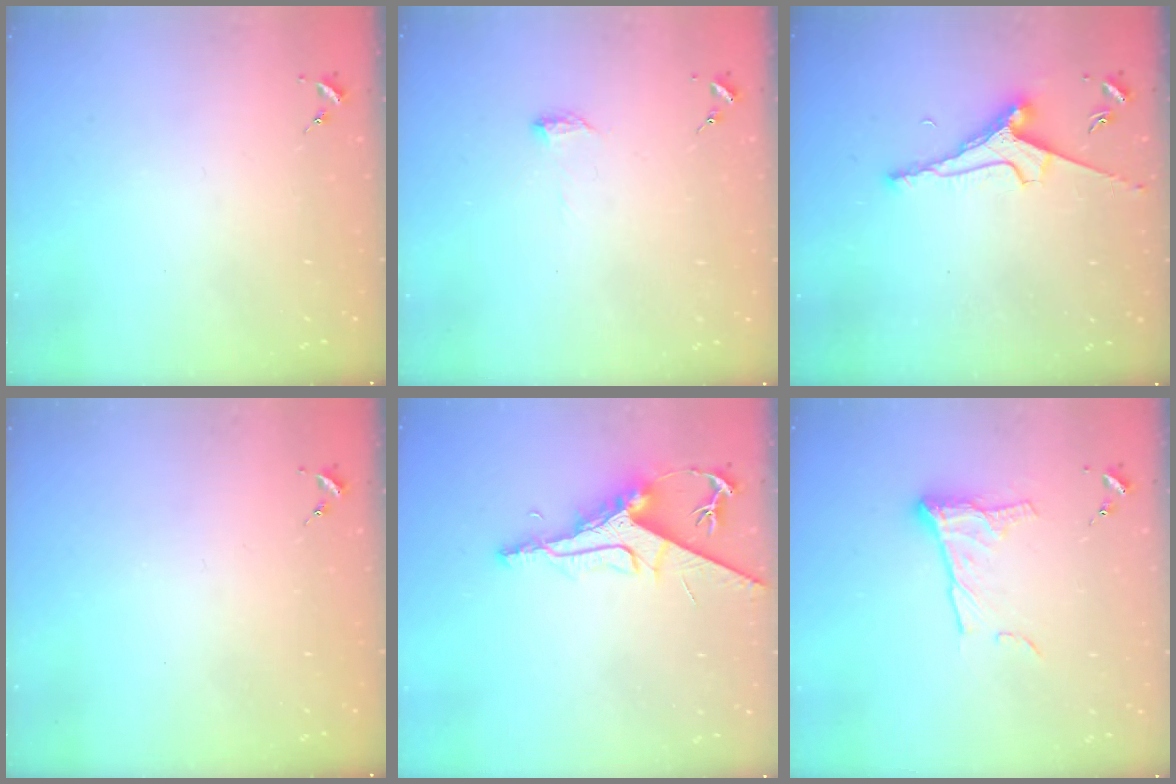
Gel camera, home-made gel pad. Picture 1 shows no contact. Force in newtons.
{"total": 5.5, "press": 5.5, "slide": 0.7}
{"total": 7.5, "press": 7.4, "slide": 1.1}
{"total": 0.0}
{"total": 10.1, "press": 10.1, "slide": 1.1}
{"total": 11.1, "press": 11.0, "slide": 0.6}